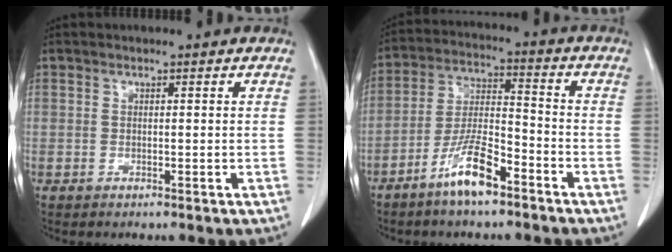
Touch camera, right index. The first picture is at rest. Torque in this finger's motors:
{"motor_torque": [0.67, -0.41, 0.29, 0.04]}